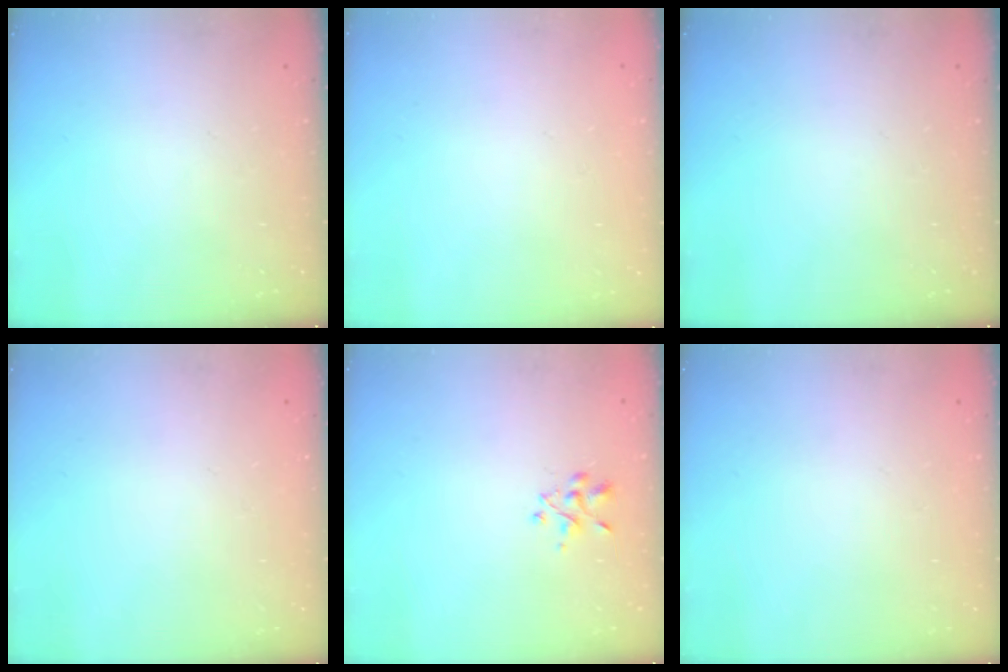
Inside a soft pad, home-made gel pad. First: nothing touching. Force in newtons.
{"total": 1.9, "press": 1.9, "slide": 0.2}
{"total": 0.0}
{"total": 1.8, "press": 1.8, "slide": 0.2}
{"total": 1.7, "press": 1.6, "slide": 0.7}
{"total": 1.7, "press": 1.7, "slide": 0.2}